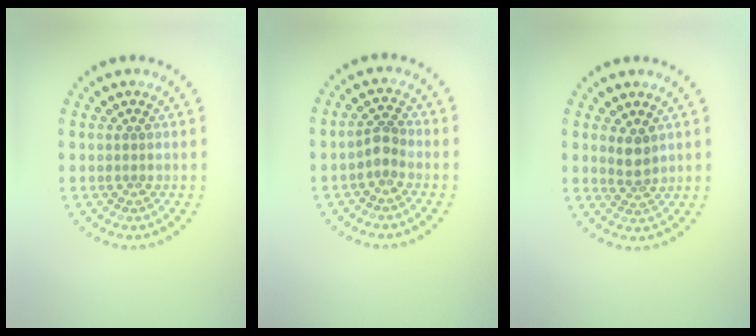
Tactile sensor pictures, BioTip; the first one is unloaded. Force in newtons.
{"total": 1.6, "press": 1.3, "slide": 1.0}
{"total": 1.9, "press": 1.6, "slide": 1.0}